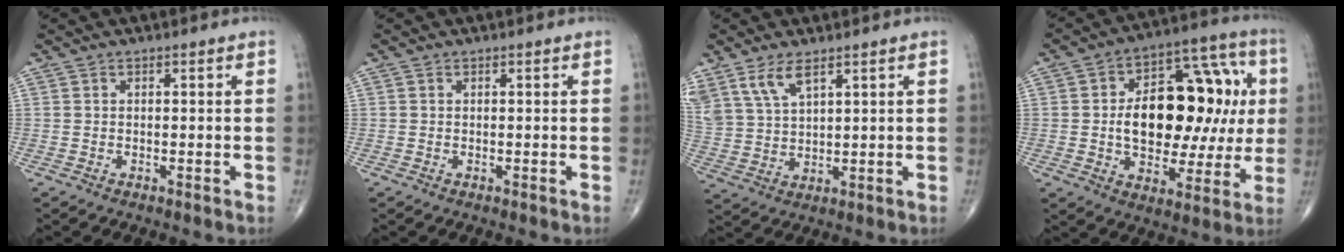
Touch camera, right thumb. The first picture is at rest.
{"total": 0.0}
{"total": 7.6, "force": [4.9, 3.0, 4.8], "torque": [-0.101, -0.013, 0.110]}
{"total": 24.0, "force": [2.0, 14.0, 19.5], "torque": [-0.249, 0.031, 0.036]}